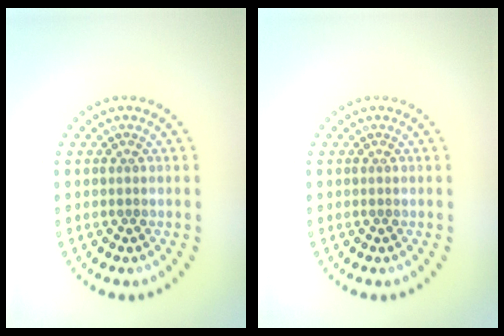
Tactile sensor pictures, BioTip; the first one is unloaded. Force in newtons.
{"total": 0.0}